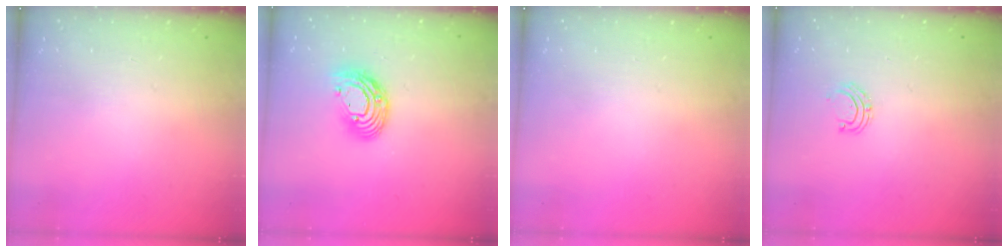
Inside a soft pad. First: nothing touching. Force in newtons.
{"total": 11.6, "press": 11.5, "slide": 1.2}
{"total": 0.0}
{"total": 4.7, "press": 4.7, "slide": 0.4}